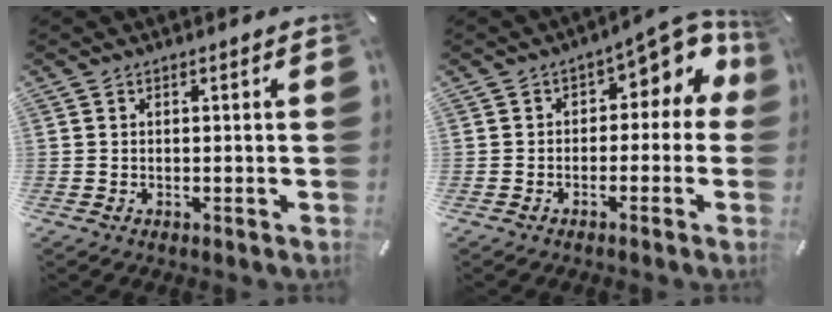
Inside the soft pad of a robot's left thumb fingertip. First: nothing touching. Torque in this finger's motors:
{"motor_torque": [0.21, 0.26, 0.40, 0.32, 0.05]}